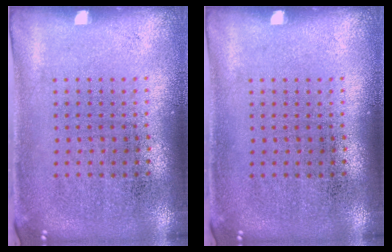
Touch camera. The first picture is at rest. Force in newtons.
{"total": 0.0}